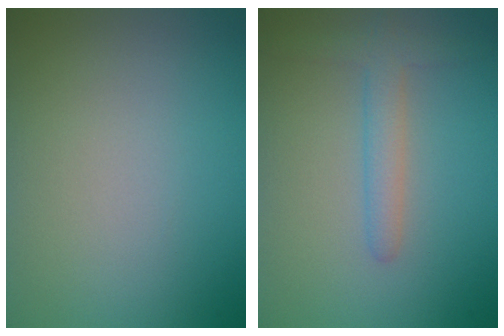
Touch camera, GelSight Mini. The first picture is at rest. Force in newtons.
{"total": 2.6, "press": 2.6, "slide": 0.2}